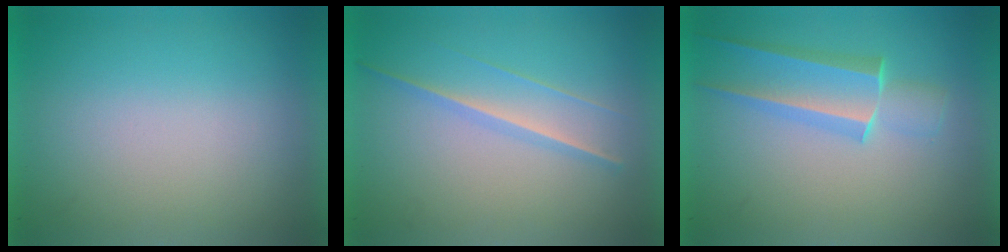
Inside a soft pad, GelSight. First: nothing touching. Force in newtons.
{"total": 1.3}
{"total": 2.6}